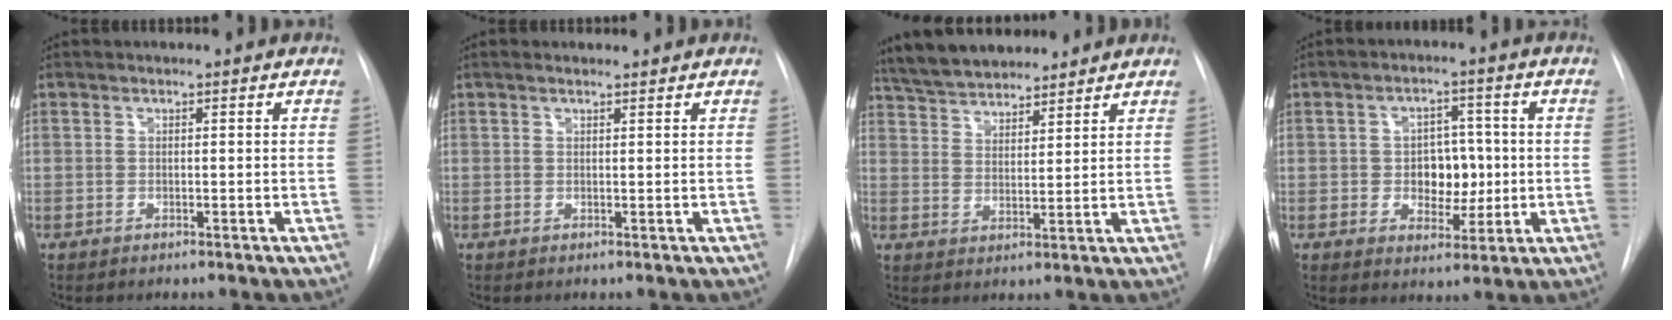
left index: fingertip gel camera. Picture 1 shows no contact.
{"total": 1.4, "force": [1.3, 0.3, 0.5], "torque": [-0.014, 0.014, 0.022]}
{"total": 11.2, "force": [10.3, 2.9, 3.5], "torque": [-0.058, 0.024, 0.176]}
{"total": 6.7, "force": [-0.3, 4.7, 4.7], "torque": [-0.066, 0.013, 0.003]}